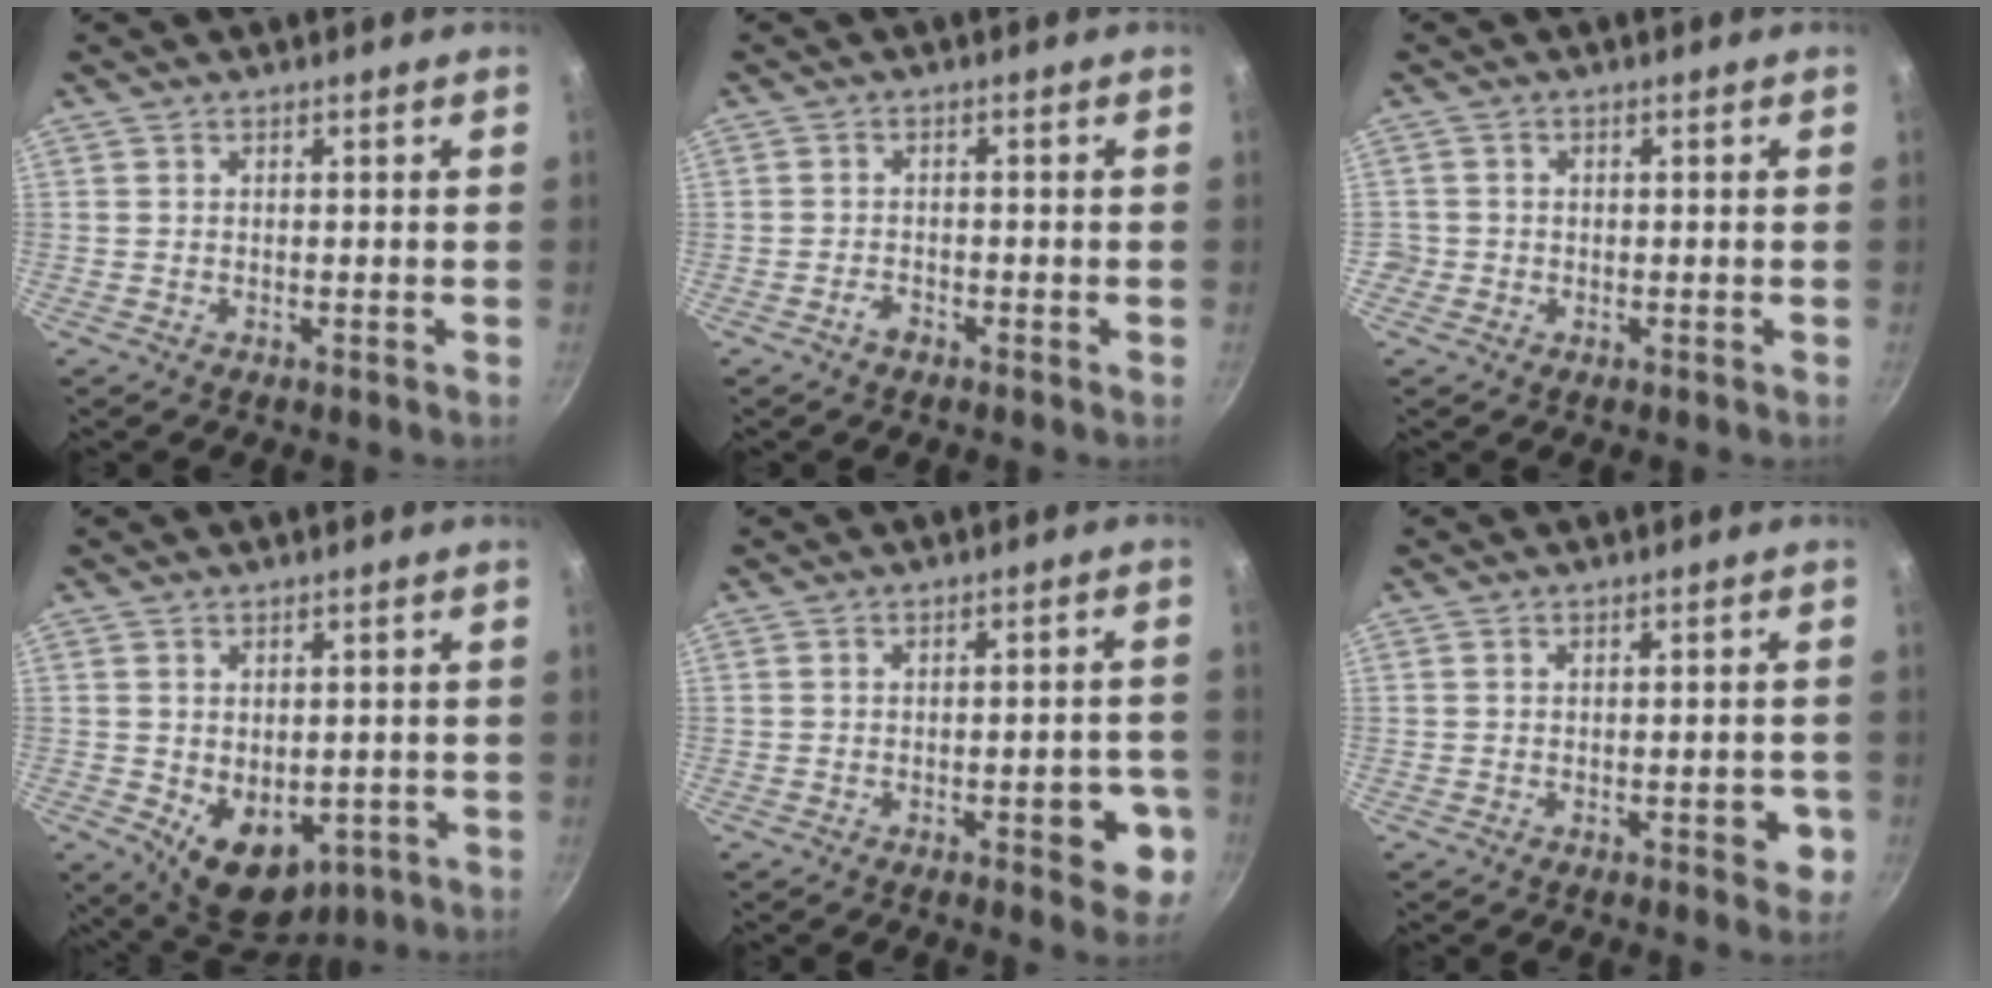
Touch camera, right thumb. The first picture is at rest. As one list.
[{"total": 1.8, "force": [-1.3, 0.9, 0.9], "torque": [-0.016, 0.012, -0.025]}, {"total": 1.8, "force": [-0.4, 1.7, 0.4], "torque": [0.001, 0.007, -0.008]}, {"total": 10.3, "force": [-2.3, 7.1, 7.1], "torque": [-0.074, -0.012, -0.011]}, {"total": 7.6, "force": [-2.7, 3.0, 6.5], "torque": [-0.058, 0.016, -0.032]}, {"total": 4.0, "force": [-1.3, 1.7, 3.4], "torque": [-0.027, 0.003, -0.018]}]